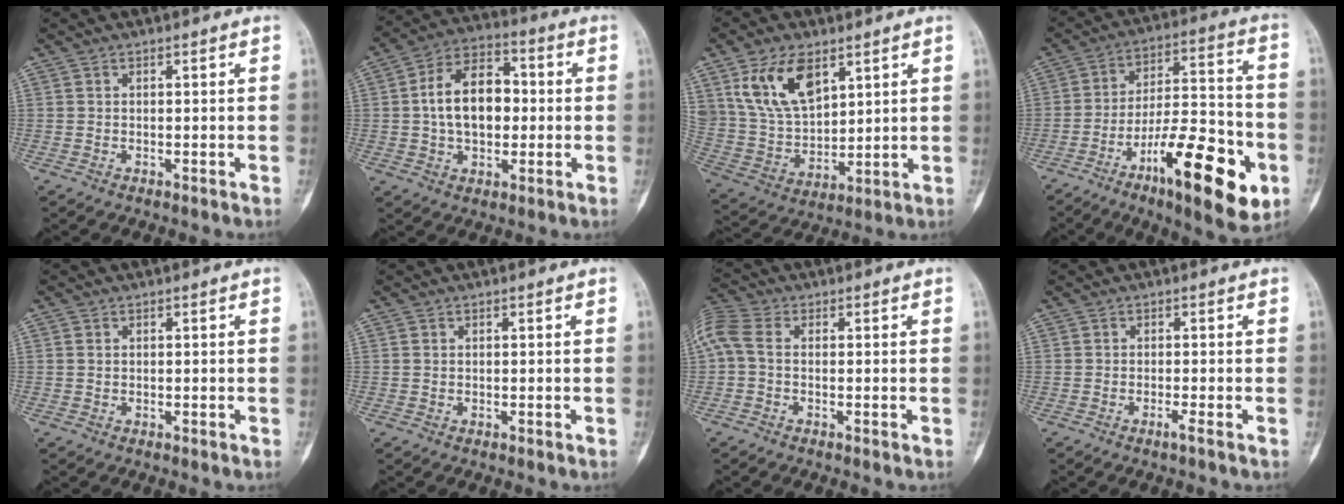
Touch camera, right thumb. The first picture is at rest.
{"total": 13.7, "force": [0.4, 8.9, 10.5], "torque": [-0.156, 0.024, 0.001]}
{"total": 14.7, "force": [7.5, 8.4, 9.5], "torque": [-0.161, -0.028, 0.160]}
{"total": 22.2, "force": [-9.4, 6.8, 18.9], "torque": [-0.278, 0.047, -0.145]}
{"total": 0.8, "force": [0.2, 0.7, 0.4], "torque": [-0.006, 0.001, 0.004]}
{"total": 0.6, "force": [0.2, 0.5, 0.3], "torque": [-0.004, 0.000, 0.004]}
{"total": 6.7, "force": [0.4, 4.3, 5.1], "torque": [-0.134, 0.020, 0.000]}
{"total": 1.2, "force": [-0.7, -0.3, 0.9], "torque": [-0.021, -0.002, -0.015]}